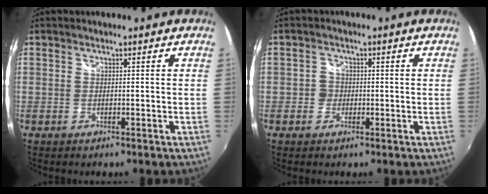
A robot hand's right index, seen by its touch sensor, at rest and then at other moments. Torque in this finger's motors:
{"motor_torque": [0.36, 0.27, 0.05, 0.02]}